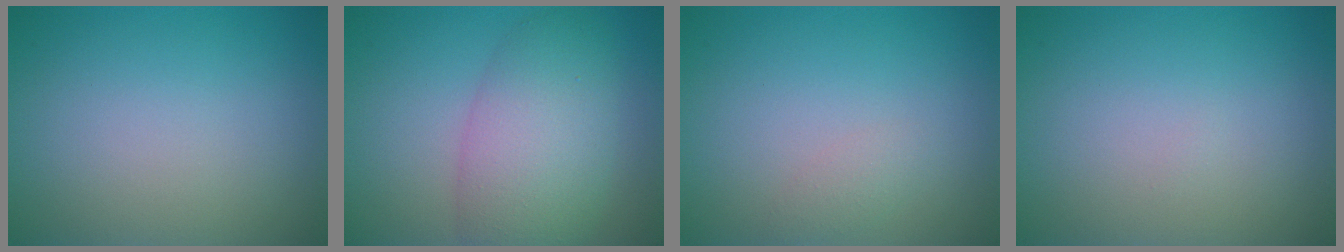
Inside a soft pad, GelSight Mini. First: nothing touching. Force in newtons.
{"total": 6.7, "press": 6.7, "slide": 0.2}
{"total": 1.0, "press": 1.0, "slide": 0.0}
{"total": 0.0}